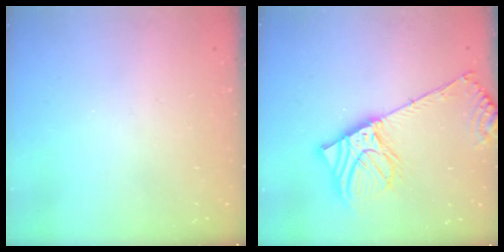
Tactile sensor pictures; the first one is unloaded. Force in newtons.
{"total": 12.8, "press": 12.5, "slide": 2.6}